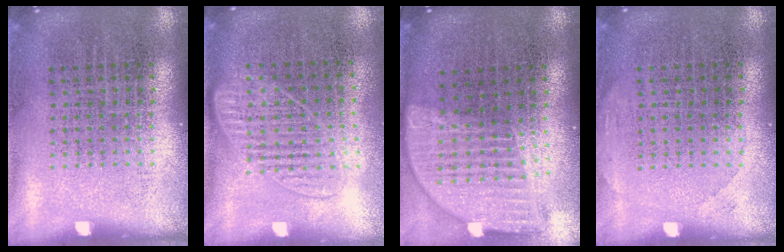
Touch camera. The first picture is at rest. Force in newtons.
{"total": 1.3, "press": 1.2, "slide": 0.5}
{"total": 1.9, "press": 1.6, "slide": 1.1}
{"total": 0.7, "press": 0.6, "slide": 0.1}